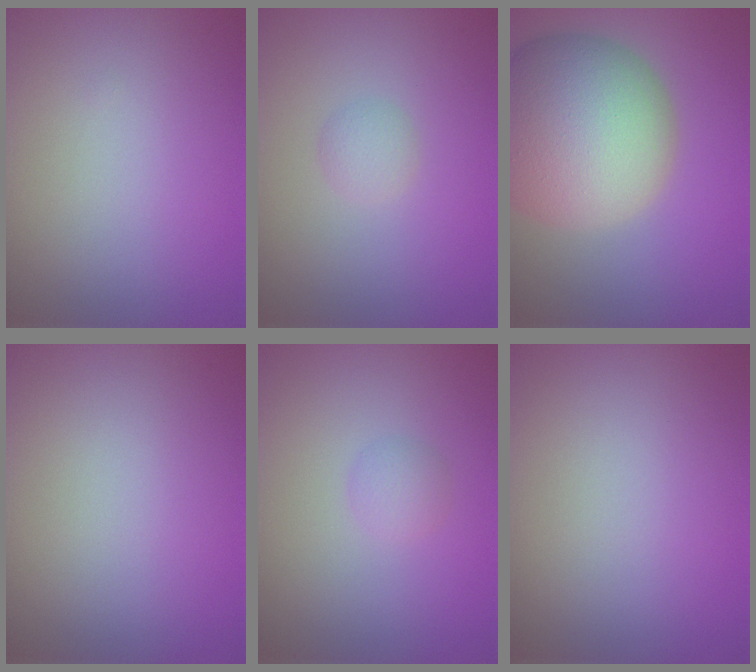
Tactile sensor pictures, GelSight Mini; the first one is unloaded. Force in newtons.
{"total": 1.3, "press": 1.3, "slide": 0.1}
{"total": 14.9, "press": 14.8, "slide": 0.9}
{"total": 0.0}
{"total": 1.2, "press": 1.2, "slide": 0.1}
{"total": 0.0}